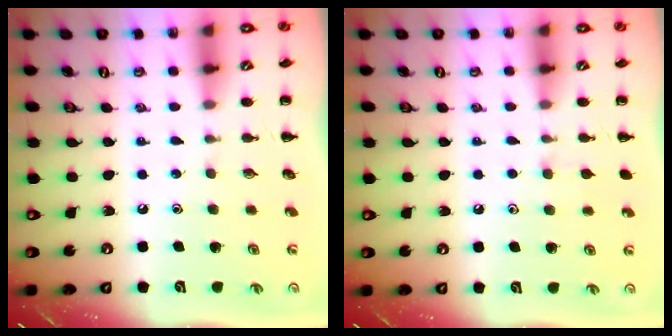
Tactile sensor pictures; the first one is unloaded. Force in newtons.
{"total": 5.5, "press": 5.2, "slide": 1.8}